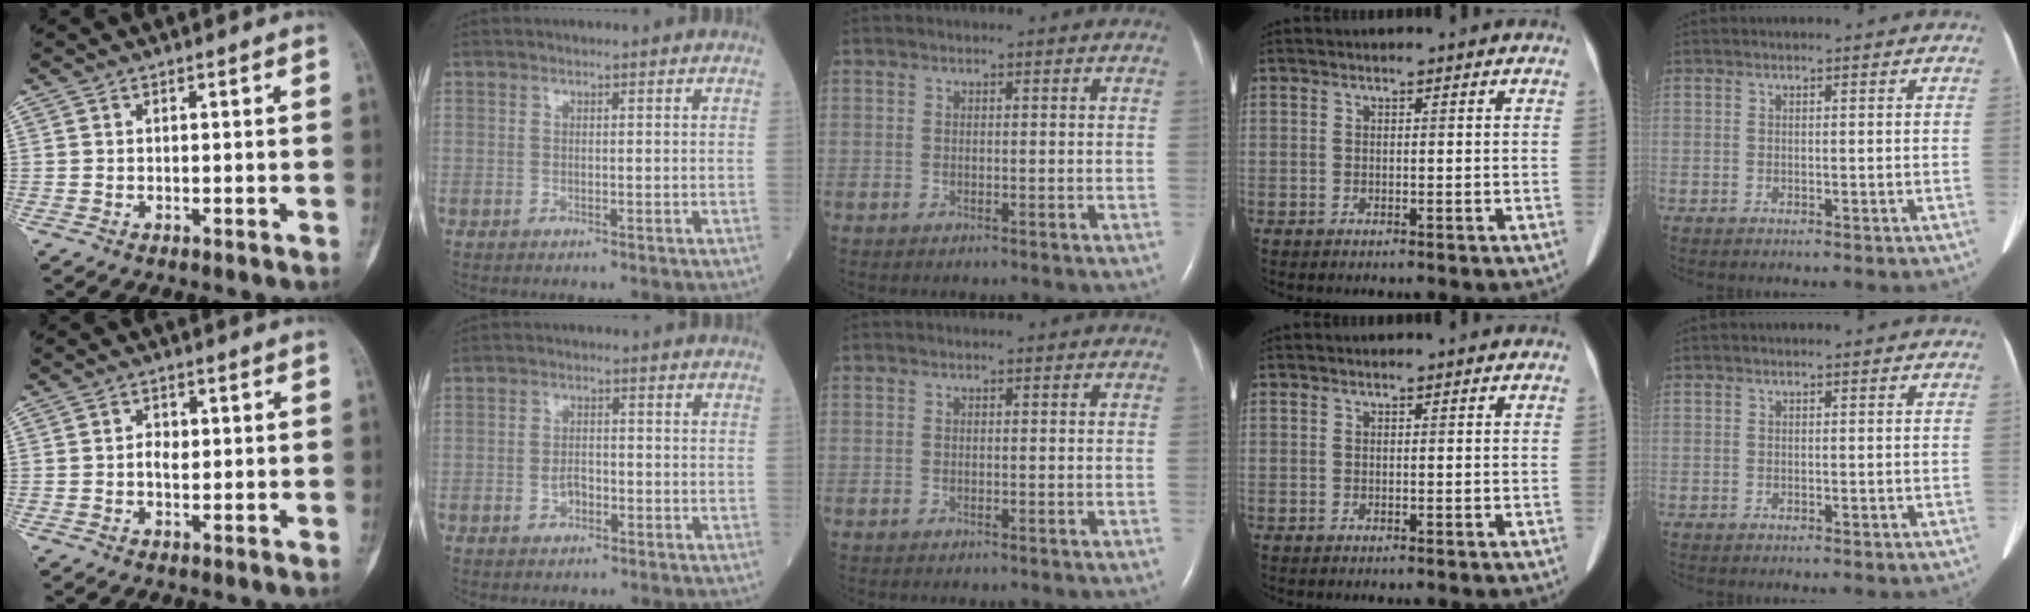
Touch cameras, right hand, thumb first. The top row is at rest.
{"thumb": {"total": 2.5, "force": [0.1, 1.8, 1.8], "torque": [-0.025, 0.002, -0.001]}, "index": {"total": 2.5, "force": [-0.9, 1.4, 1.9], "torque": [-0.033, 0.005, -0.014]}}